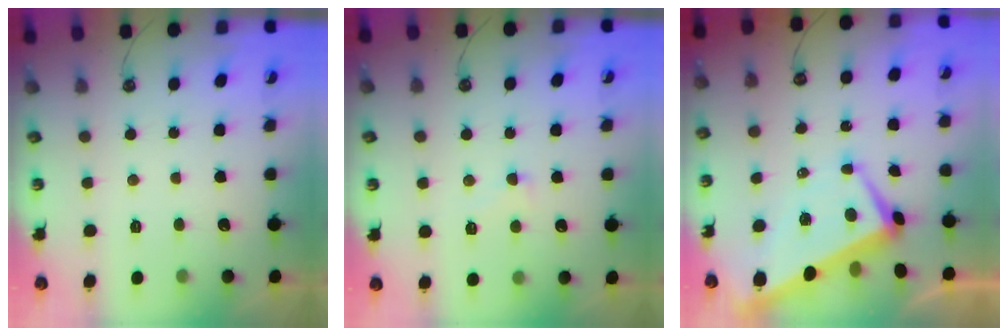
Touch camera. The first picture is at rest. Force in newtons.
{"total": 2.8, "press": 2.6, "slide": 1.2}
{"total": 1.4, "press": 1.1, "slide": 0.8}